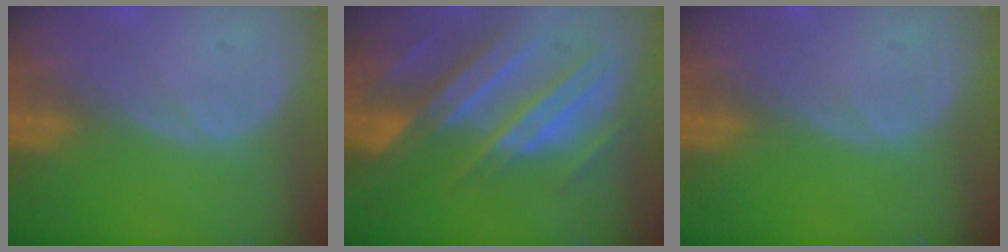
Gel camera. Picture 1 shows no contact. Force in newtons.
{"total": 10.5, "press": 9.3, "slide": 4.9}
{"total": 0.0}